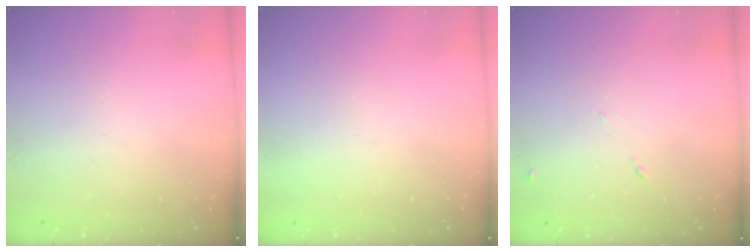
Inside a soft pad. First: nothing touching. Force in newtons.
{"total": 1.5, "press": 1.5, "slide": 0.1}
{"total": 6.7, "press": 6.7, "slide": 0.8}